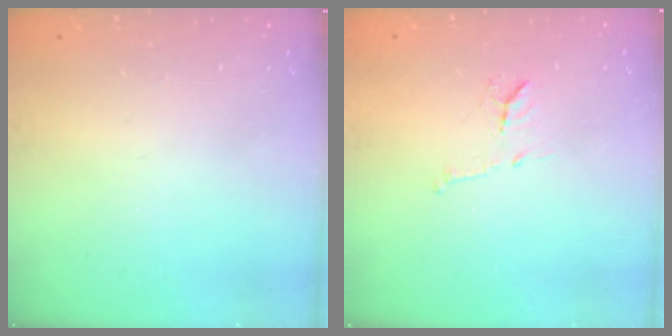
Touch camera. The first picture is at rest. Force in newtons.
{"total": 9.1, "press": 9.1, "slide": 0.5}